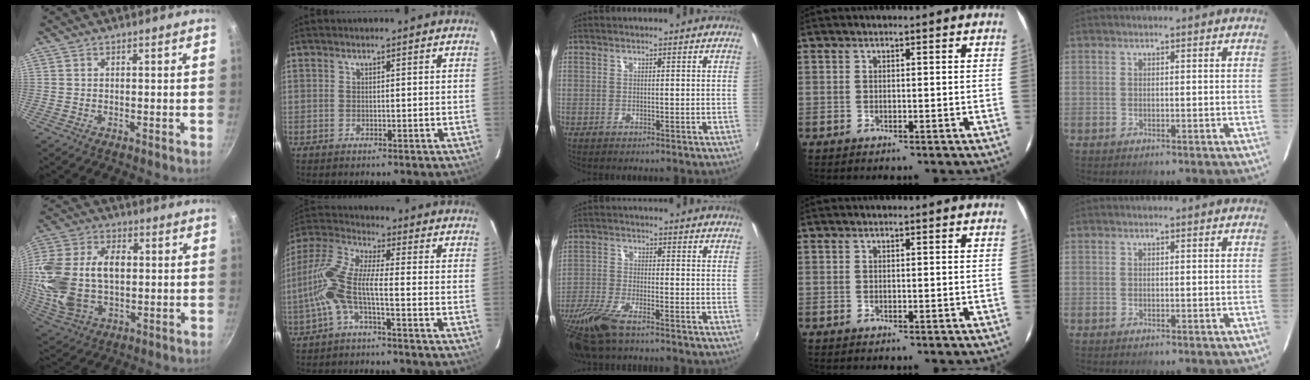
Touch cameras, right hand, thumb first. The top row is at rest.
{"thumb": {"total": 21.1, "force": [0.9, 13.9, 15.8], "torque": [-0.318, 0.022, 0.022]}, "index": {"total": 9.4, "force": [-3.1, 1.5, 8.7], "torque": [-0.203, 0.009, -0.065]}, "middle": {"total": 11.7, "force": [-8.8, 2.7, 7.1], "torque": [-0.171, -0.035, -0.177]}}